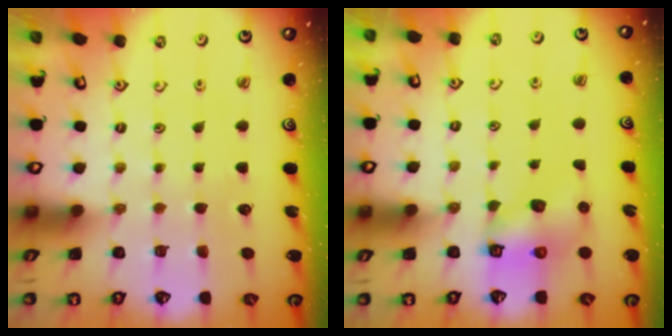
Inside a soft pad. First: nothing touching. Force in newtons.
{"total": 6.4, "press": 6.4, "slide": 0.7}